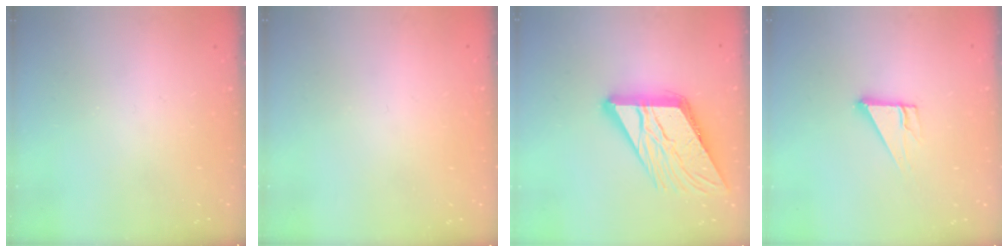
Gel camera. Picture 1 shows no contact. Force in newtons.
{"total": 1.6, "press": 1.6, "slide": 0.1}
{"total": 20.0, "press": 19.8, "slide": 2.2}
{"total": 5.1, "press": 5.0, "slide": 0.4}